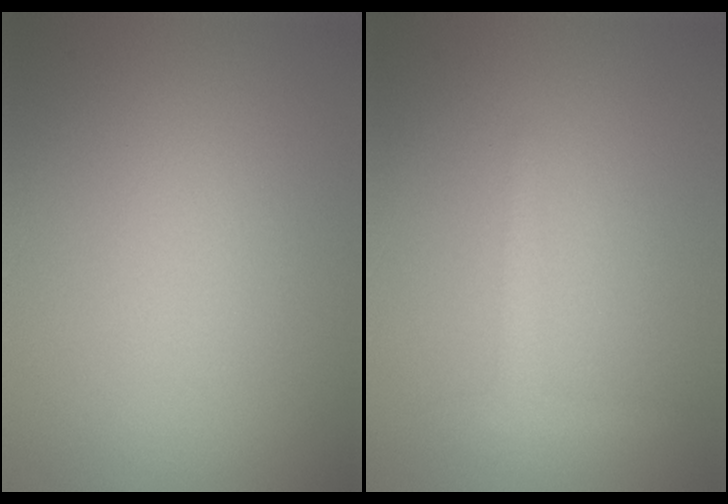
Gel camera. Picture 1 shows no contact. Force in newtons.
{"total": 1.4, "press": 1.4, "slide": 0.2}